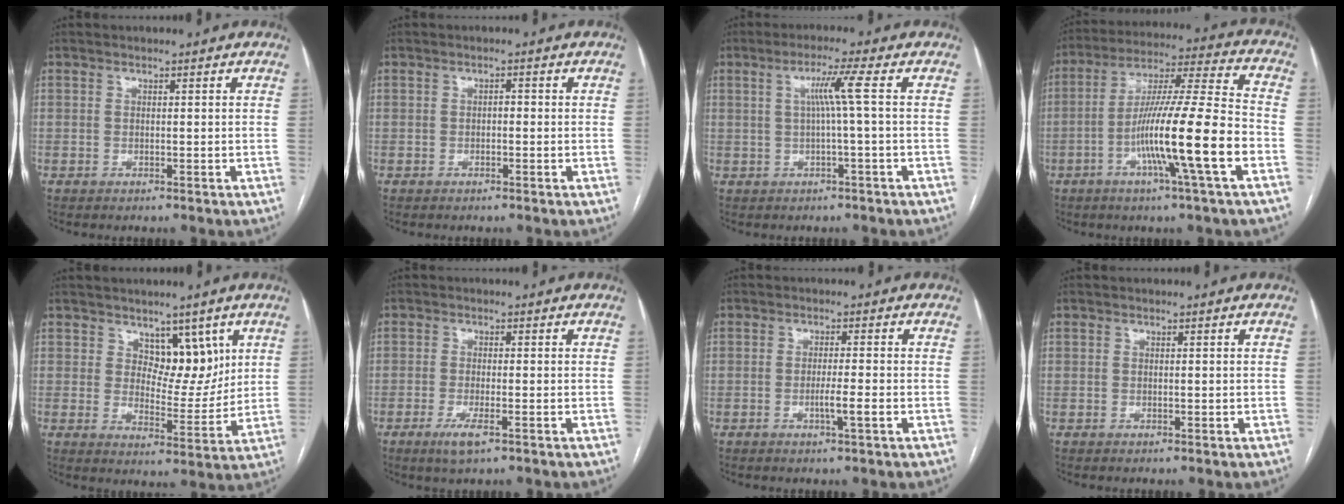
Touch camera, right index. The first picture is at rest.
{"total": 0.9, "force": [-0.2, 0.4, 0.7], "torque": [-0.009, 0.004, -0.005]}
{"total": 4.5, "force": [0.6, -1.2, 4.3], "torque": [-0.082, 0.009, 0.013]}
{"total": 16.9, "force": [-5.6, -0.9, 15.9], "torque": [-0.281, -0.004, -0.102]}
{"total": 6.8, "force": [3.7, 3.7, 4.3], "torque": [-0.052, -0.007, 0.064]}
{"total": 3.5, "force": [-1.9, 0.5, 2.9], "torque": [-0.059, -0.007, -0.034]}
{"total": 3.1, "force": [-1.1, -0.2, 2.9], "torque": [-0.049, -0.004, -0.018]}
{"total": 0.0}